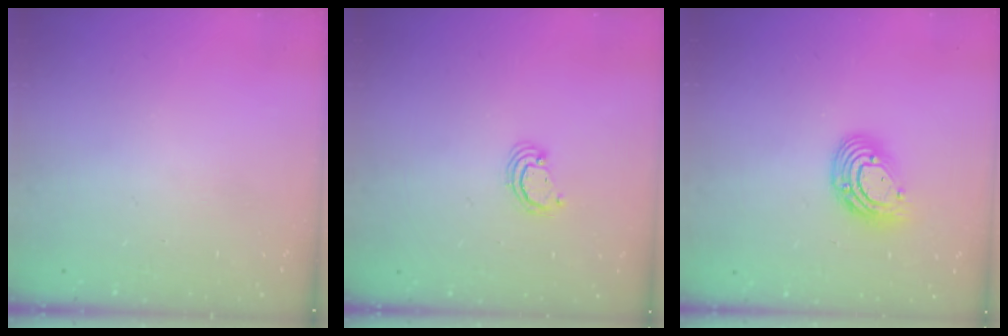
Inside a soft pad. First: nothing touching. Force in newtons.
{"total": 2.5, "press": 2.5, "slide": 0.2}
{"total": 10.7, "press": 10.7, "slide": 0.8}